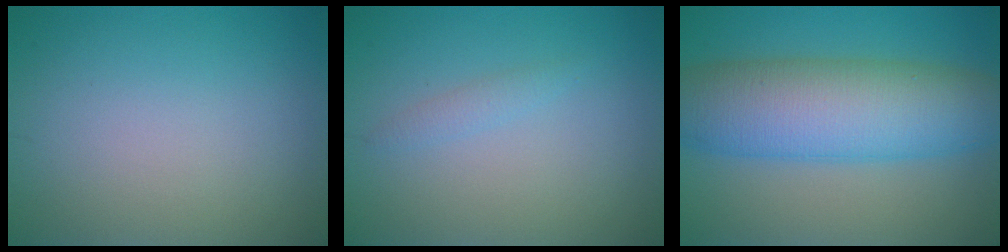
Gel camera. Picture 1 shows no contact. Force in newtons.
{"total": 1.0, "press": 1.0, "slide": 0.1}
{"total": 10.4, "press": 10.4, "slide": 0.4}